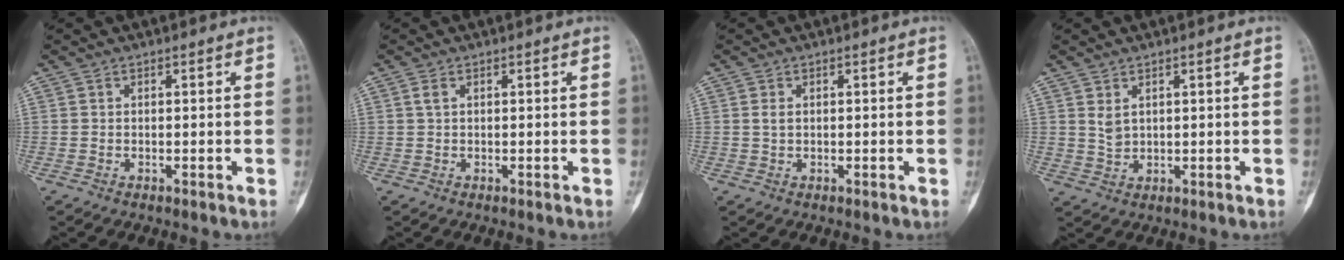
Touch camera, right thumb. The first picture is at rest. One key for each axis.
{"total": 1.0, "fx": 0.4, "fy": 0.5, "fz": 0.7, "tx": -0.020, "ty": 0.009, "tz": 0.008}
{"total": 1.2, "fx": 0.2, "fy": 0.7, "fz": 1.0, "tx": -0.018, "ty": 0.001, "tz": 0.006}
{"total": 2.4, "fx": 1.0, "fy": 1.4, "fz": 1.6, "tx": -0.027, "ty": -0.008, "tz": 0.027}